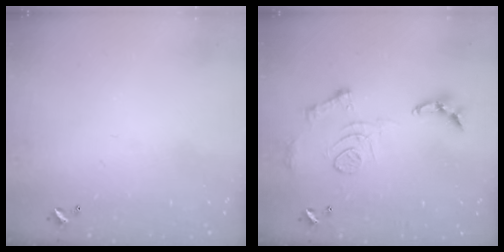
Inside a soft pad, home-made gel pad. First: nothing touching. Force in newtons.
{"total": 12.5, "press": 12.5, "slide": 1.1}